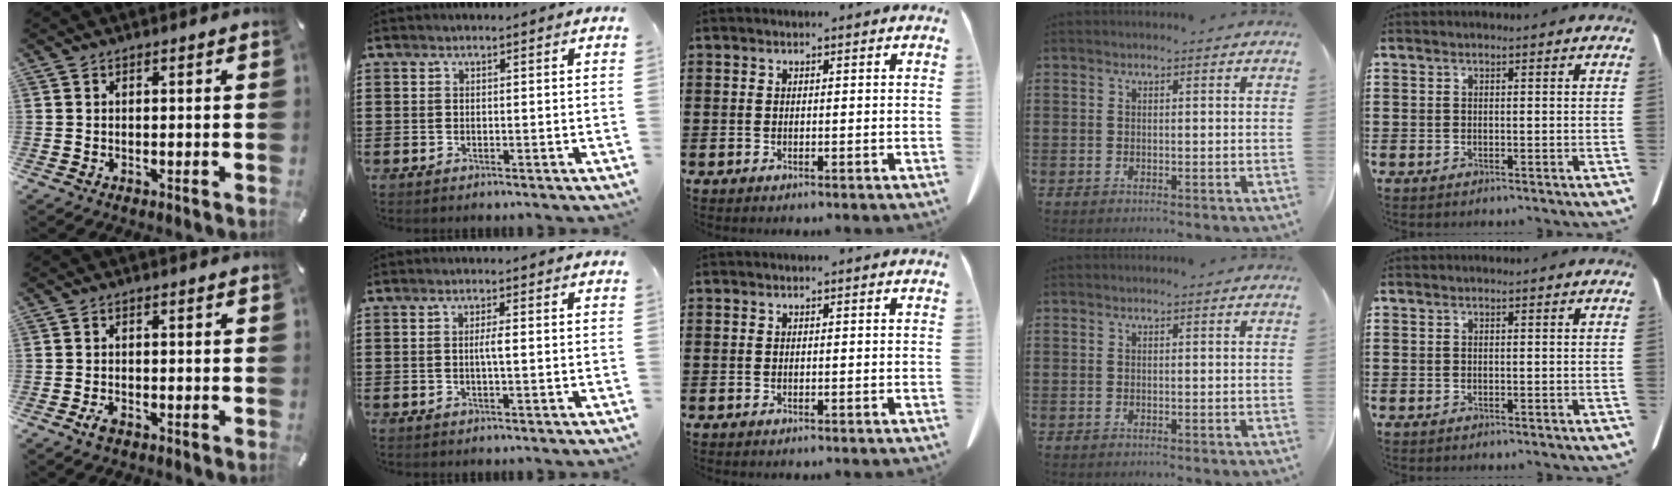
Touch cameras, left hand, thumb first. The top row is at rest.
{"thumb": {"total": 2.0, "force": [-1.0, 0.9, 1.5], "torque": [-0.041, -0.002, -0.023]}, "index": {"total": 1.9, "force": [0.1, -0.1, 1.9], "torque": [-0.037, -0.004, 0.002]}}